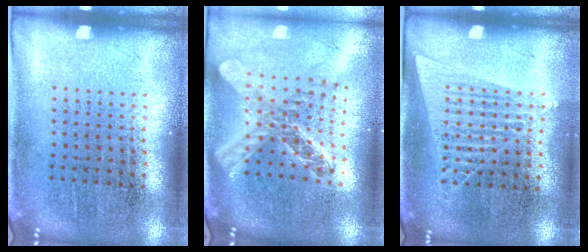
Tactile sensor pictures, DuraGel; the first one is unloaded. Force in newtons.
{"total": 2.4, "press": 1.9, "slide": 1.4}
{"total": 1.3, "press": 1.2, "slide": 0.6}